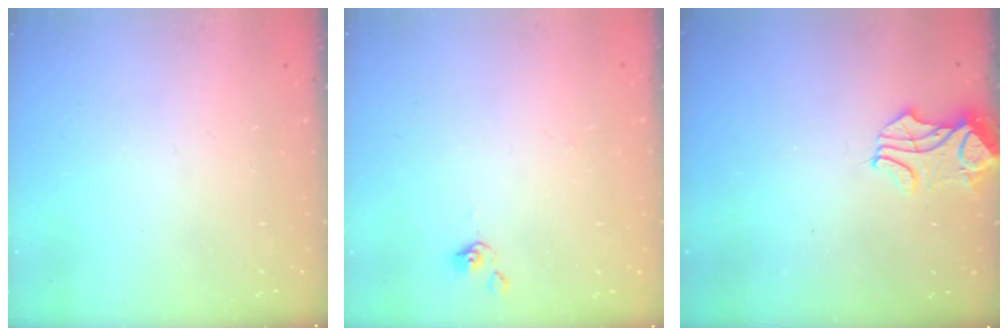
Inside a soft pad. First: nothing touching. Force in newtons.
{"total": 0.0}
{"total": 1.2, "press": 1.2, "slide": 0.3}